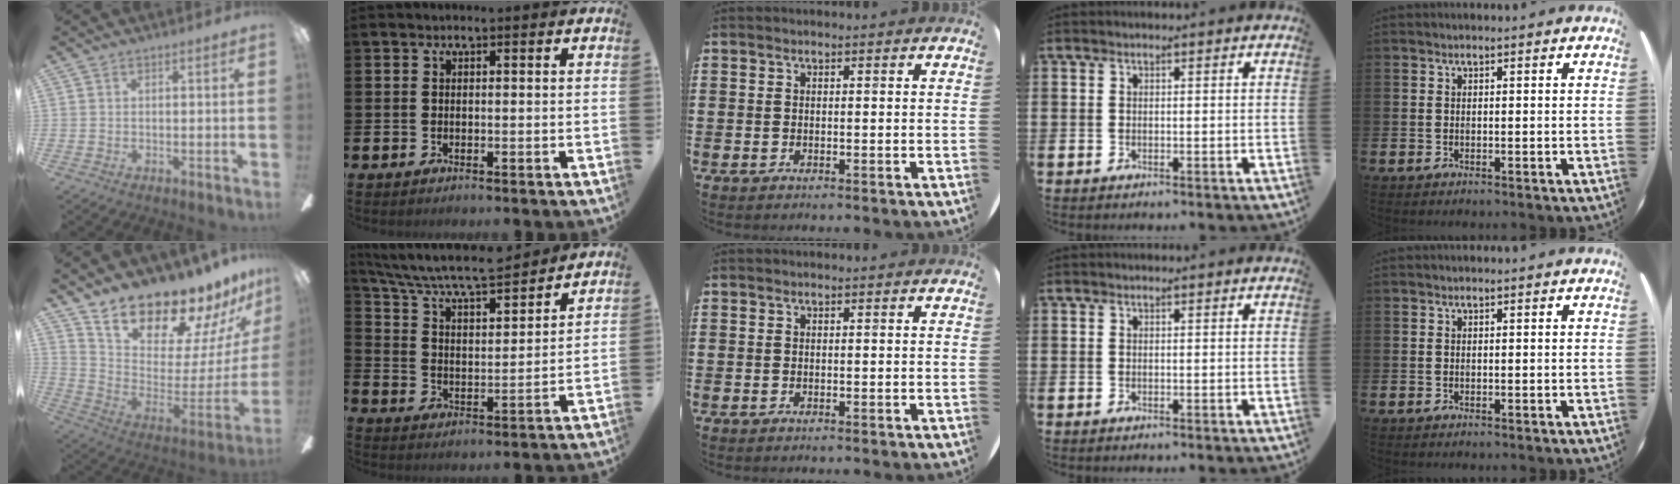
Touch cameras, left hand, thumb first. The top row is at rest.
{"thumb": {"total": 18.1, "force": [16.3, 4.8, 6.2], "torque": [-0.102, -0.148, 0.287]}, "index": {"total": 7.9, "force": [7.4, 1.3, 2.6], "torque": [-0.087, -0.050, 0.126]}}